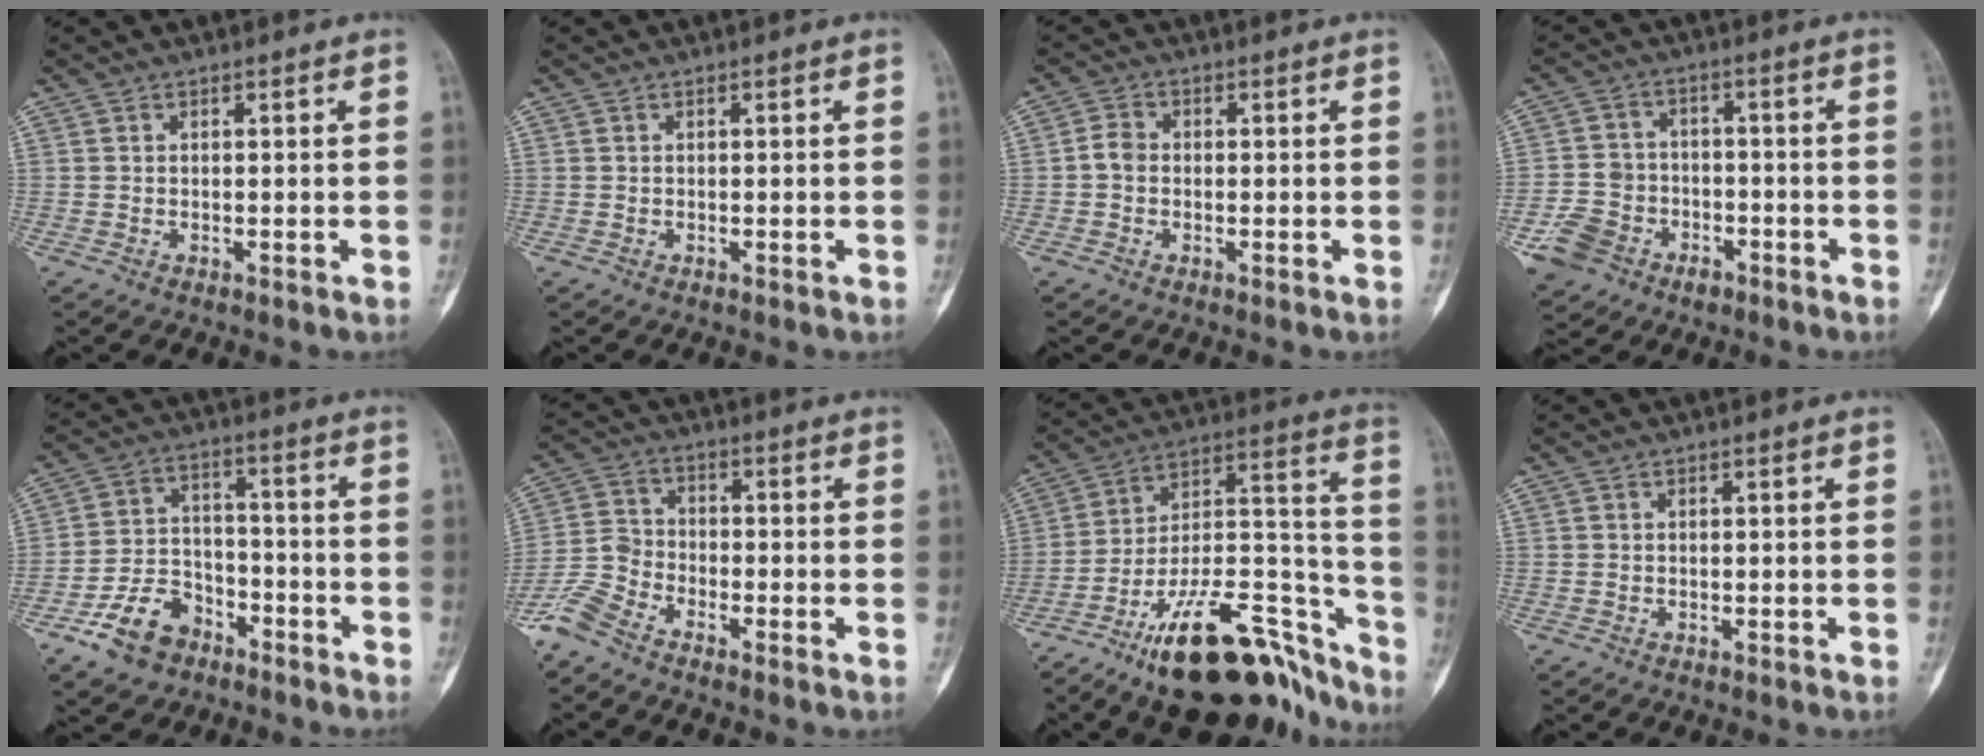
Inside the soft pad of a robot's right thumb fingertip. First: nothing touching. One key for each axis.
{"total": 0.0}
{"total": 2.8, "fx": -0.4, "fy": 2.2, "fz": 1.6, "tx": -0.026, "ty": 0.009, "tz": -0.014}
{"total": 9.4, "fx": -4.6, "fy": 7.3, "fz": 3.8, "tx": -0.058, "ty": 0.030, "tz": -0.079}
{"total": 10.3, "fx": -6.4, "fy": 6.7, "fz": 4.4, "tx": -0.060, "ty": 0.050, "tz": -0.117}
{"total": 6.6, "fx": -5.5, "fy": 2.3, "fz": 2.9, "tx": -0.071, "ty": 0.015, "tz": -0.127}
{"total": 26.9, "fx": -18.9, "fy": 9.5, "fz": 16.7, "tx": -0.188, "ty": 0.119, "tz": -0.309}
{"total": 0.0}